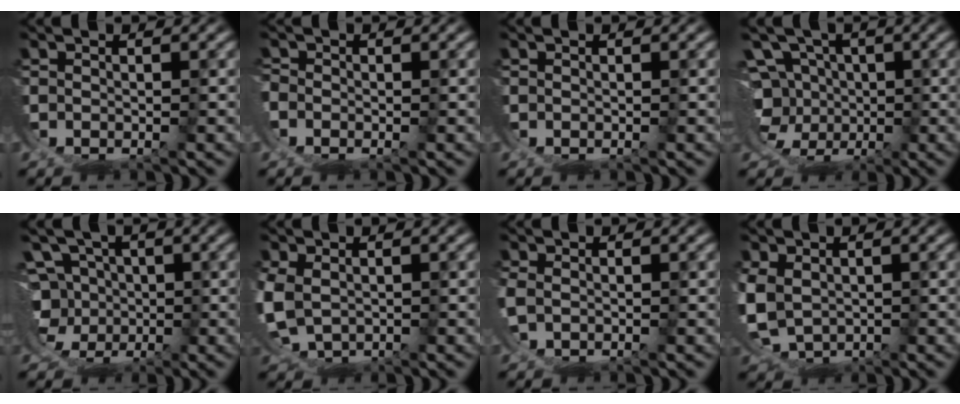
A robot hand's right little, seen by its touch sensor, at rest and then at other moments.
{"total": 1.6, "force": [-1.0, 1.2, 0.0], "torque": [-0.007, -0.010, -0.015]}
{"total": 0.0}
{"total": 10.3, "force": [1.0, 9.8, 2.9], "torque": [-0.076, -0.044, 0.020]}
{"total": 9.9, "force": [0.7, 9.7, 1.9], "torque": [-0.070, -0.042, 0.015]}
{"total": 2.5, "force": [1.0, 2.2, 0.5], "torque": [-0.056, -0.018, 0.033]}
{"total": 0.8, "force": [0.5, 0.6, -0.1], "torque": [-0.018, -0.002, 0.011]}
{"total": 3.7, "force": [0.8, 3.5, 0.9], "torque": [-0.072, -0.027, 0.033]}